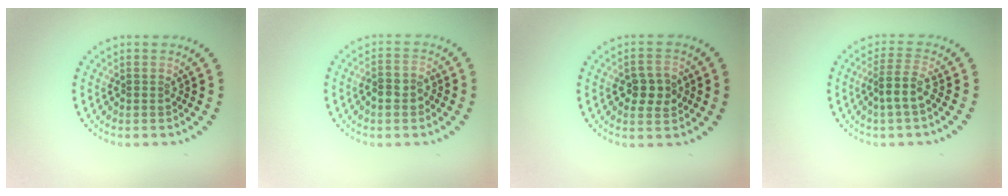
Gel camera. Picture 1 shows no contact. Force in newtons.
{"total": 2.3, "press": 2.1, "slide": 0.8}
{"total": 3.0, "press": 3.0, "slide": 0.2}
{"total": 2.7, "press": 2.1, "slide": 1.6}